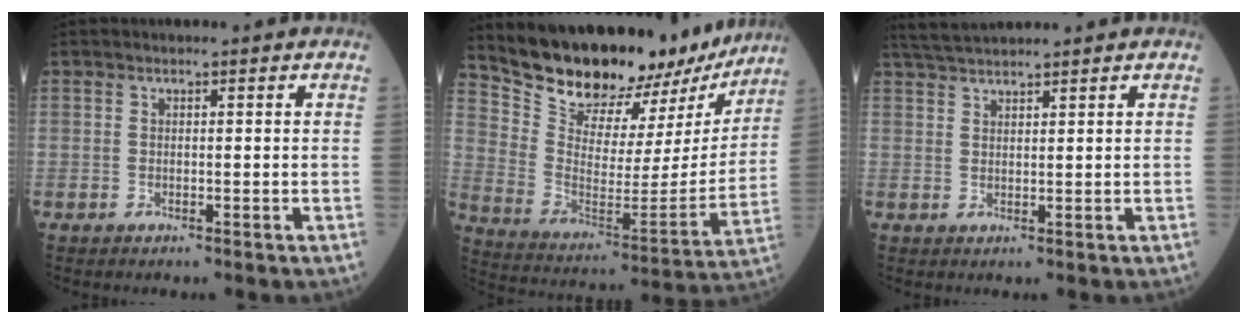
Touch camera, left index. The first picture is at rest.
{"total": 24.9, "force": [21.9, 7.5, 9.0], "torque": [-0.143, -0.029, 0.316]}
{"total": 4.5, "force": [4.3, -0.4, 1.4], "torque": [-0.029, 0.030, 0.085]}